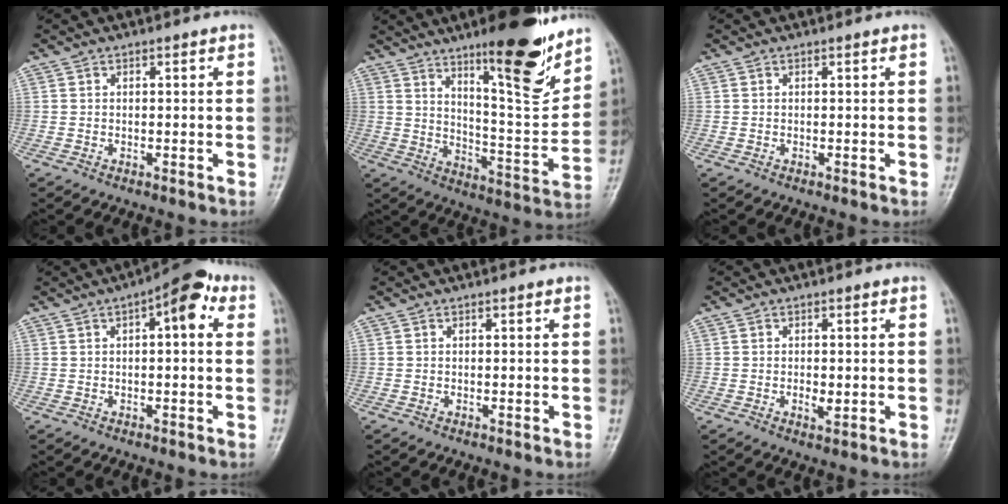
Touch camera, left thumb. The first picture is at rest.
{"total": 17.7, "force": [11.8, 3.9, 12.6], "torque": [-0.152, -0.081, 0.189]}
{"total": 0.0}
{"total": 8.2, "force": [2.6, 3.2, 7.1], "torque": [-0.083, 0.019, 0.025]}
{"total": 0.0}
{"total": 2.3, "force": [-0.3, 1.2, 1.9], "torque": [-0.030, -0.004, -0.005]}